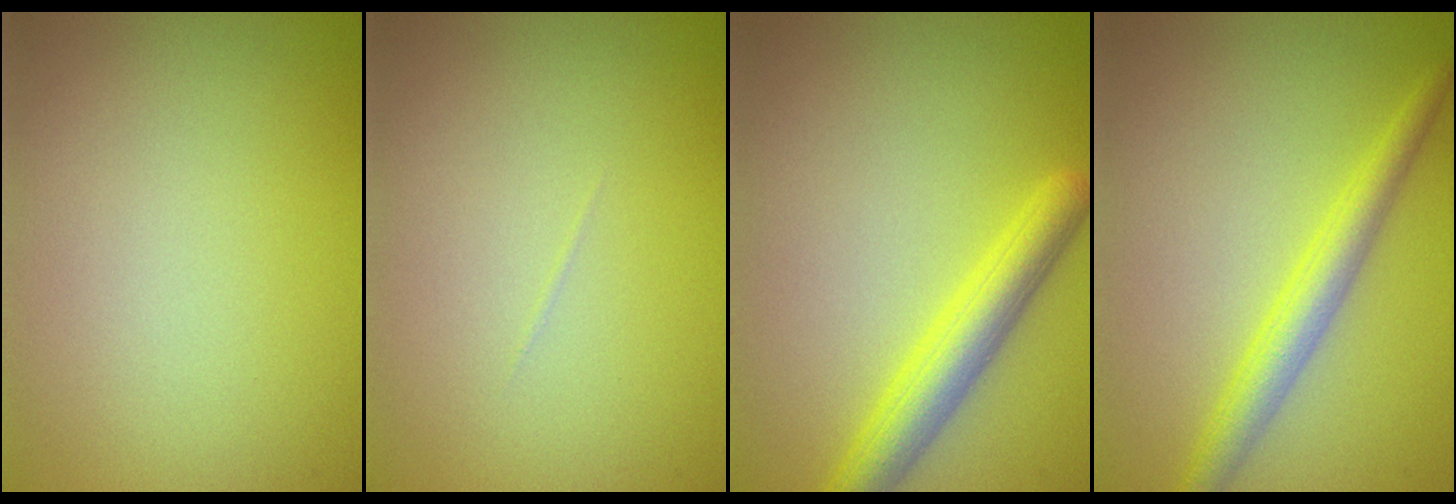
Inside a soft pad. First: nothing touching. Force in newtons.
{"total": 0.0}
{"total": 4.1, "press": 4.1, "slide": 0.1}
{"total": 3.1, "press": 3.1, "slide": 0.1}